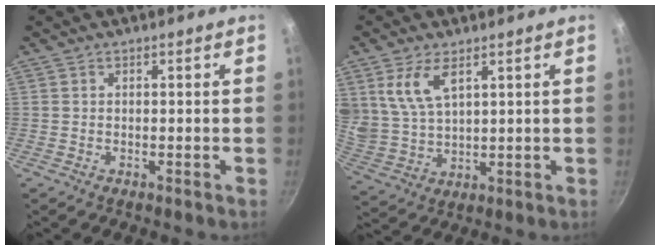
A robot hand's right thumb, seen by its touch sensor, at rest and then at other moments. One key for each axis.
{"total": 8.8, "fx": 4.3, "fy": 4.6, "fz": 6.2, "tx": -0.115, "ty": -0.025, "tz": 0.098}